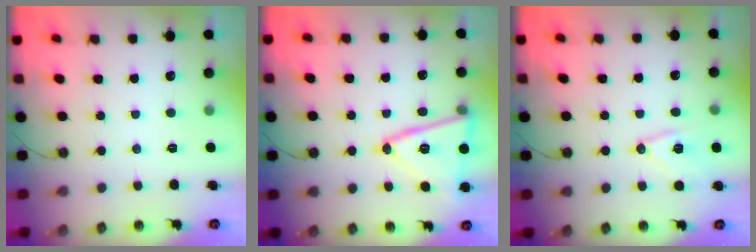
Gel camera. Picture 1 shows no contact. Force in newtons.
{"total": 16.1, "press": 15.9, "slide": 2.6}
{"total": 10.8, "press": 10.8, "slide": 0.7}